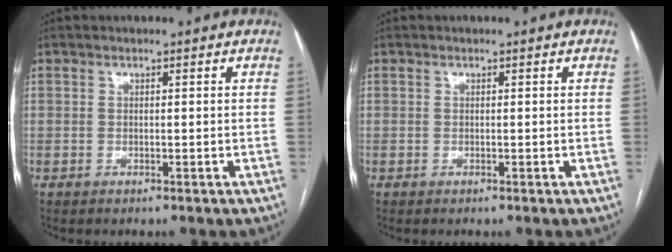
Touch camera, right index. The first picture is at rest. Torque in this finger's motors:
{"motor_torque": [0.00, 0.00, 0.00, 0.00]}